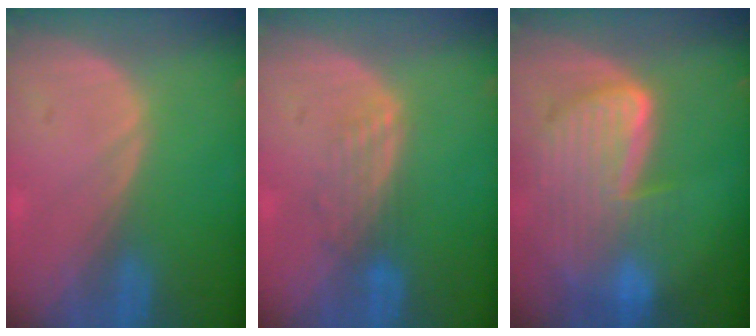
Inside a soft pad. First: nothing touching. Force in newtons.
{"total": 3.7, "press": 3.0, "slide": 2.2}
{"total": 9.8, "press": 8.2, "slide": 5.3}